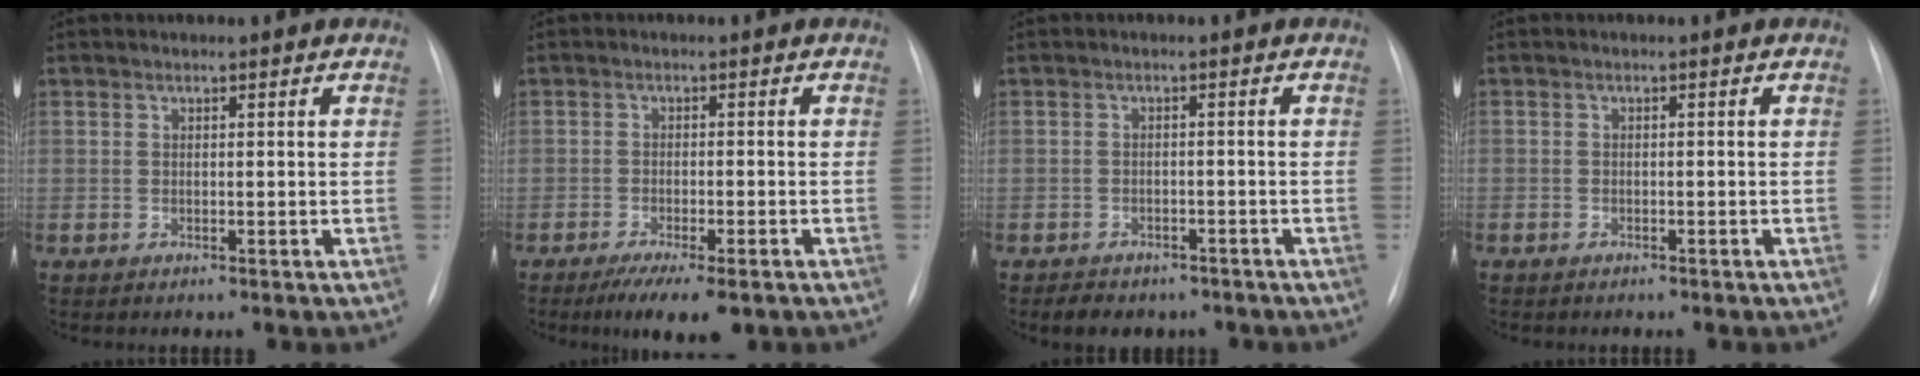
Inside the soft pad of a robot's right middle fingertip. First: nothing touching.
{"total": 7.1, "force": [-4.9, 1.7, 4.8], "torque": [-0.070, -0.015, -0.069]}
{"total": 6.4, "force": [-5.1, 3.4, 2.0], "torque": [-0.029, 0.006, -0.060]}
{"total": 0.9, "force": [-0.7, 0.5, 0.2], "torque": [-0.003, 0.002, -0.009]}